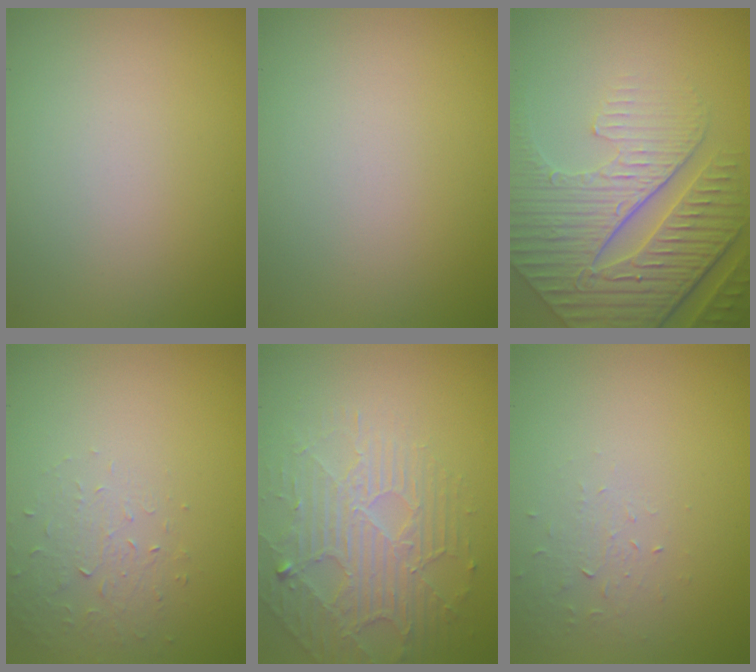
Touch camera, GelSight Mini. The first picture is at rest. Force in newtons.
{"total": 0.0}
{"total": 8.0, "press": 6.2, "slide": 5.1}
{"total": 1.4, "press": 0.7, "slide": 1.2}
{"total": 4.7, "press": 3.5, "slide": 3.1}
{"total": 1.0, "press": 0.4, "slide": 0.9}